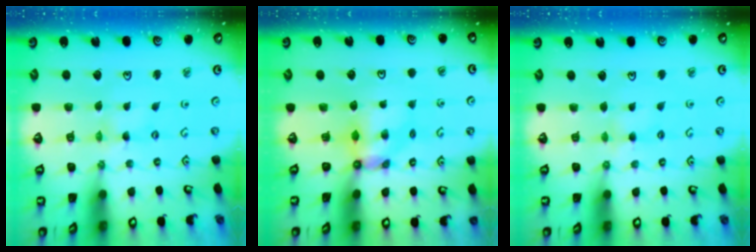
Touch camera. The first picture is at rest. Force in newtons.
{"total": 5.3, "press": 5.3, "slide": 0.3}
{"total": 3.1, "press": 3.1, "slide": 0.5}